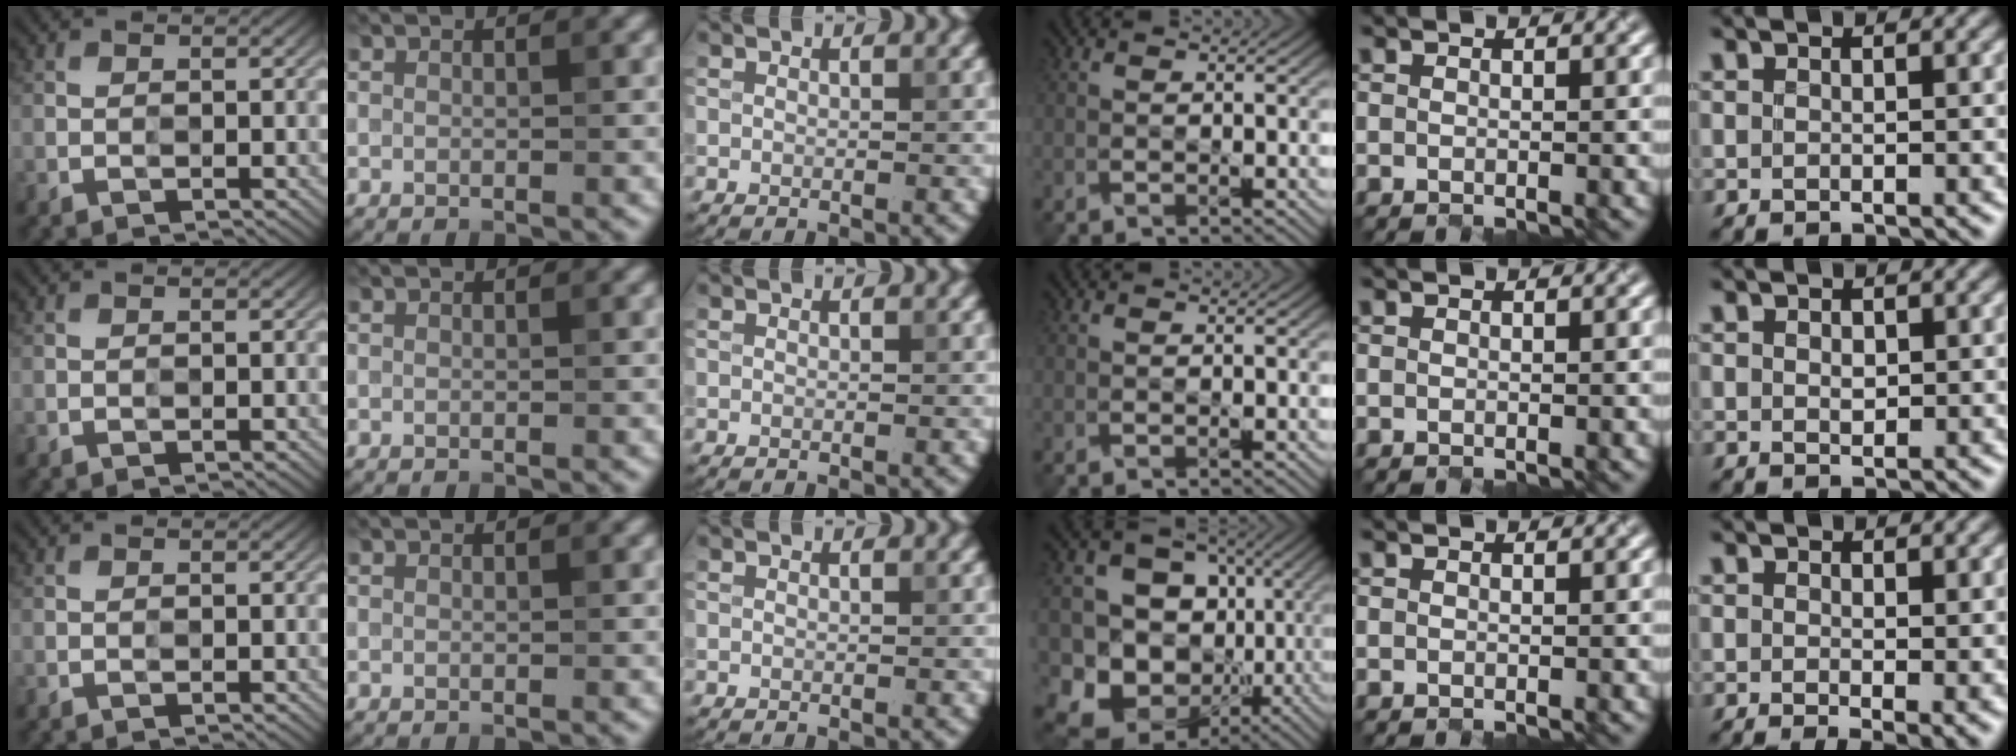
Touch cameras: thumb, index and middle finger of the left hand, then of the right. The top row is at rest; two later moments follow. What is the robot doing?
{"motion": "open", "object": "egg carton"}